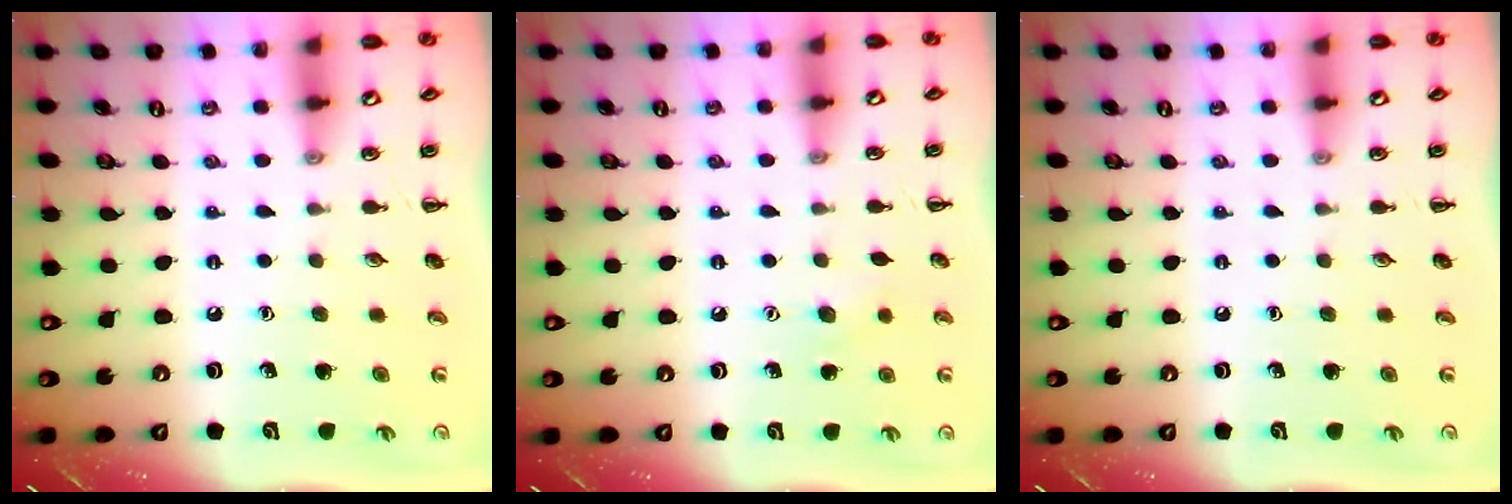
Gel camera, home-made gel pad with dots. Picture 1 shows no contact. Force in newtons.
{"total": 5.7, "press": 5.5, "slide": 1.4}
{"total": 0.0}